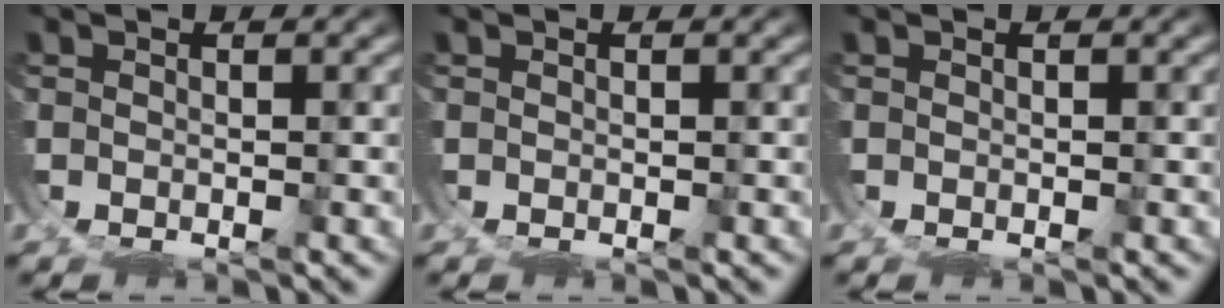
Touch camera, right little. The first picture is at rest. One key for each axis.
{"total": 0.0}
{"total": 0.0}